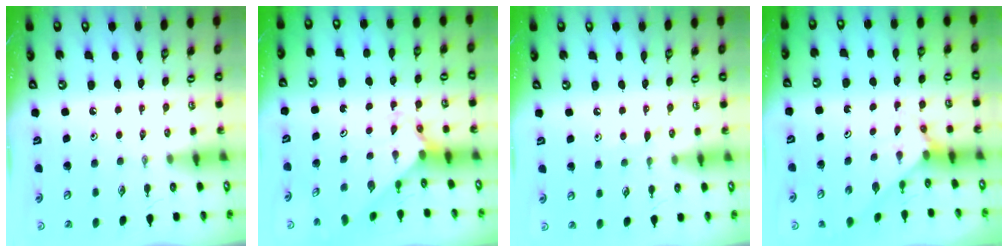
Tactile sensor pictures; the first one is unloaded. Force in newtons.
{"total": 2.5, "press": 2.4, "slide": 0.3}
{"total": 5.5, "press": 5.4, "slide": 0.6}
{"total": 2.6, "press": 2.6, "slide": 0.3}